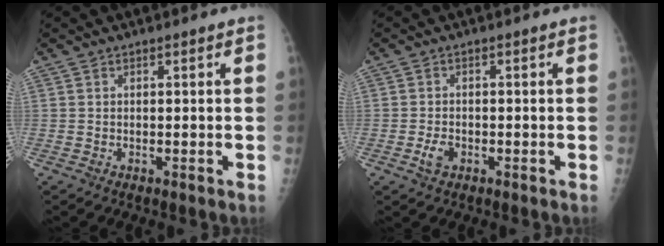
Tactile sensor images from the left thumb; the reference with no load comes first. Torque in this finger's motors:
{"motor_torque": [-0.13, 0.07, 0.08, 0.00, 0.00]}